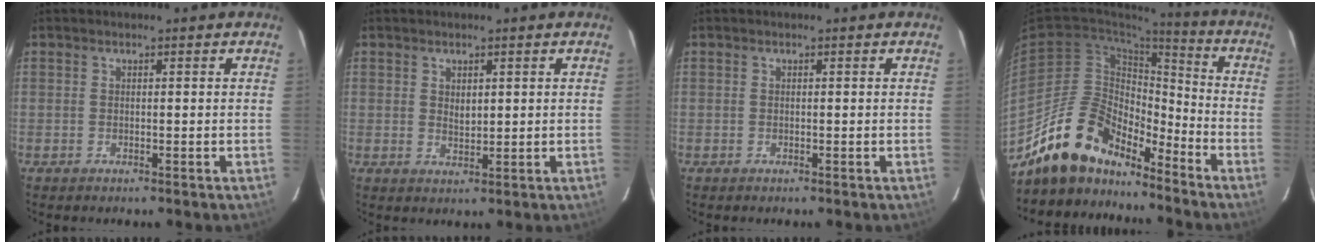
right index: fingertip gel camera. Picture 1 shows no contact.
{"total": 2.4, "force": [0.7, 1.5, 1.7], "torque": [-0.025, 0.000, 0.015]}
{"total": 0.0}
{"total": 16.5, "force": [-13.8, 6.5, 6.1], "torque": [-0.127, 0.018, -0.242]}